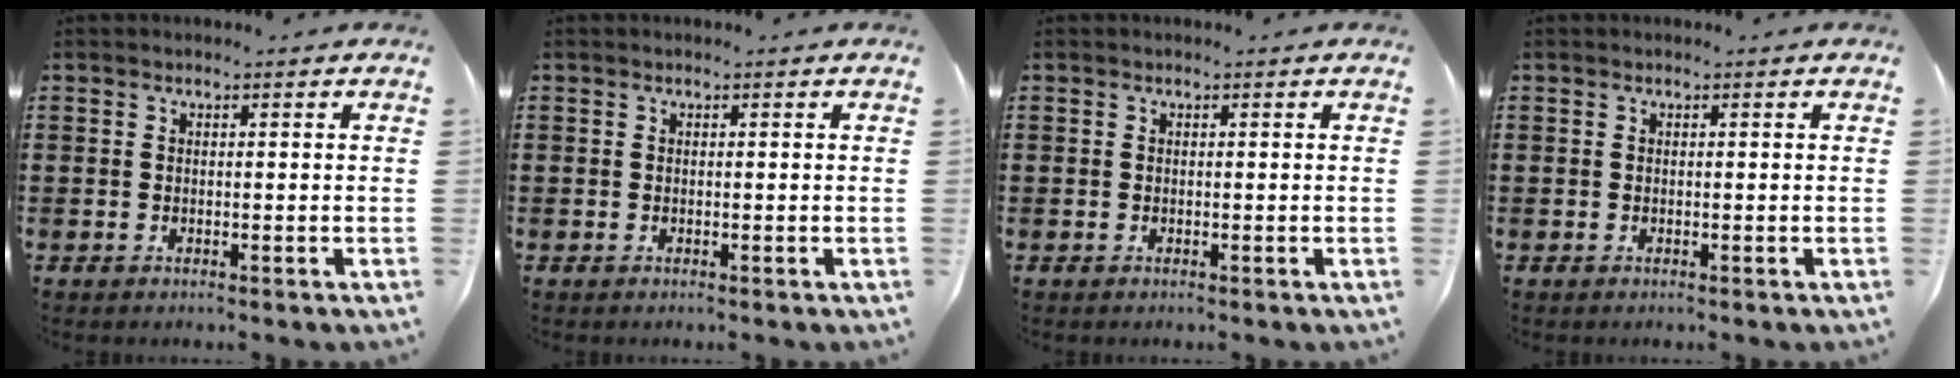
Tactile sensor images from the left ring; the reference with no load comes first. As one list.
[{"total": 0.0}, {"total": 0.0}, {"total": 0.0}]